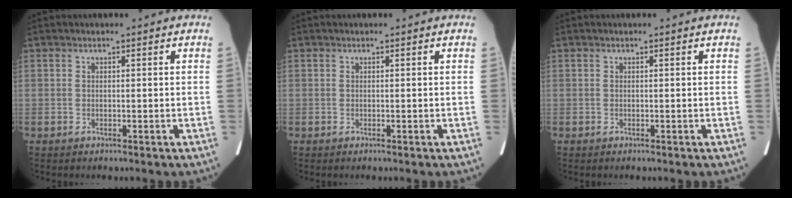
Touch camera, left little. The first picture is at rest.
{"total": 0.0}
{"total": 0.0}